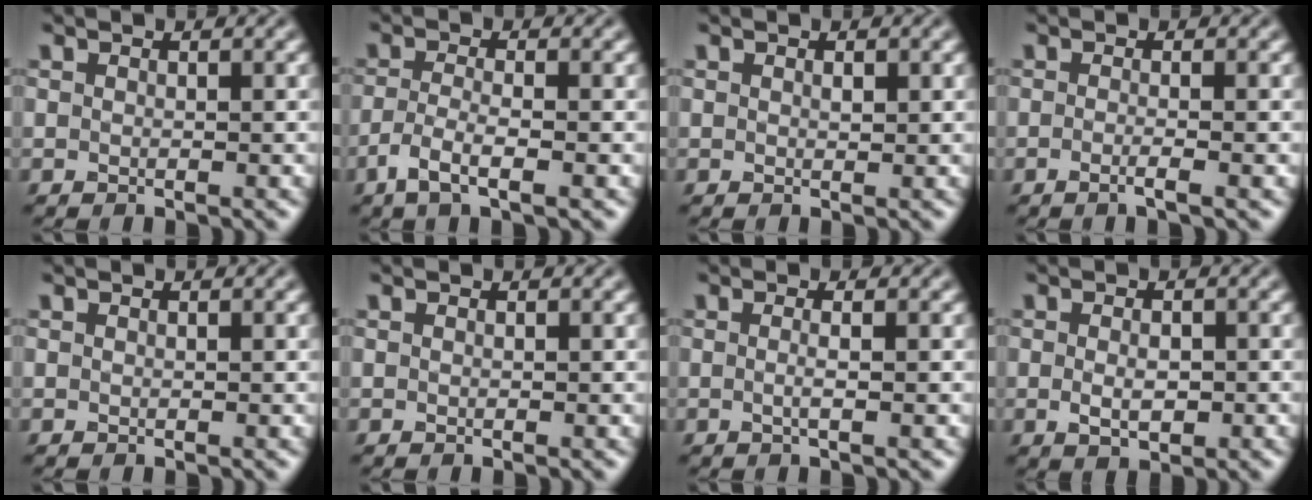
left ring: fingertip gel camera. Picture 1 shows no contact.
{"total": 2.9, "force": [-1.6, 0.7, 2.3], "torque": [-0.053, -0.002, -0.037]}
{"total": 0.6, "force": [0.2, 0.3, 0.5], "torque": [-0.008, 0.000, 0.003]}
{"total": 1.7, "force": [-0.5, 0.5, 1.6], "torque": [-0.020, -0.003, -0.016]}
{"total": 0.0}
{"total": 0.0}
{"total": 1.8, "force": [0.1, 0.6, 1.7], "torque": [-0.021, -0.008, -0.011]}
{"total": 2.4, "force": [-0.3, 1.3, 2.0], "torque": [-0.036, -0.004, -0.004]}